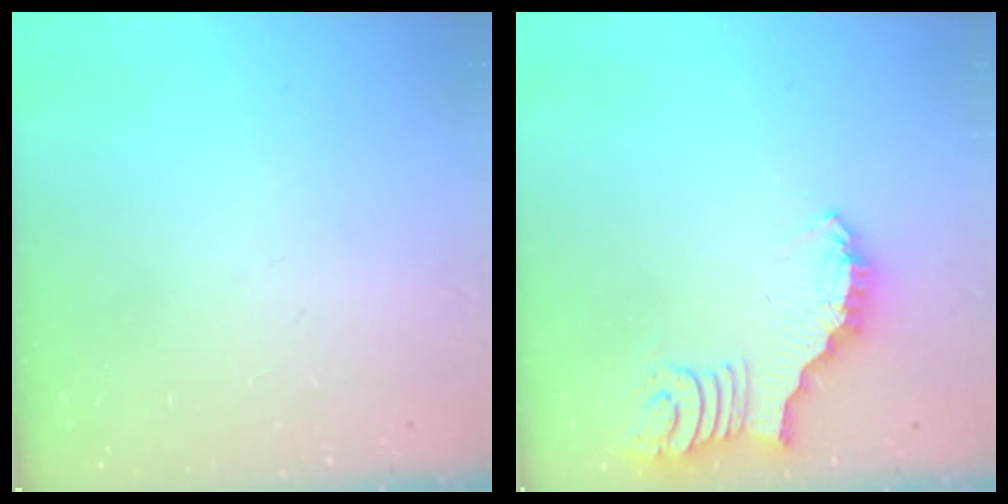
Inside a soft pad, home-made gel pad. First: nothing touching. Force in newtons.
{"total": 2.5, "press": 2.5, "slide": 0.5}